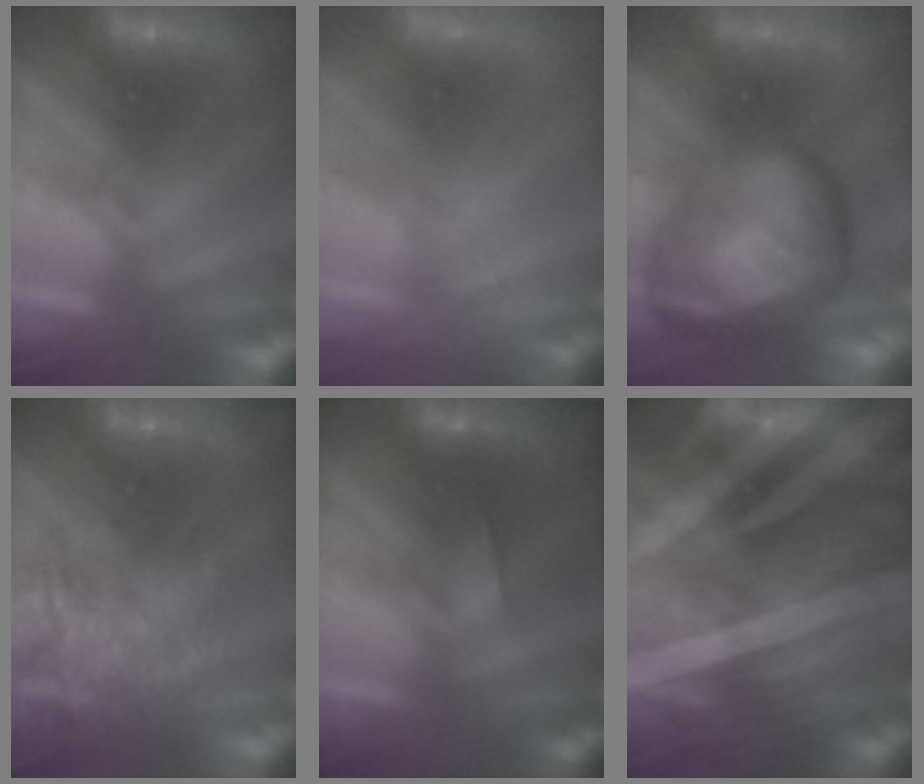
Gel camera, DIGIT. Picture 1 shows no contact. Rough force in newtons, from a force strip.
{"total": 2.4}
{"total": 7.5}
{"total": 9.4}
{"total": 4.4}
{"total": 9.3}